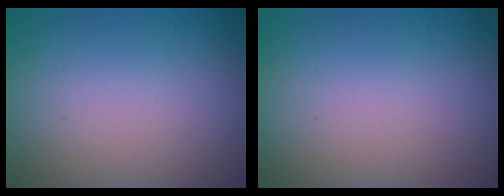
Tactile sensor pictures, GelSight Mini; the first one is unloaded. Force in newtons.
{"total": 0.0}